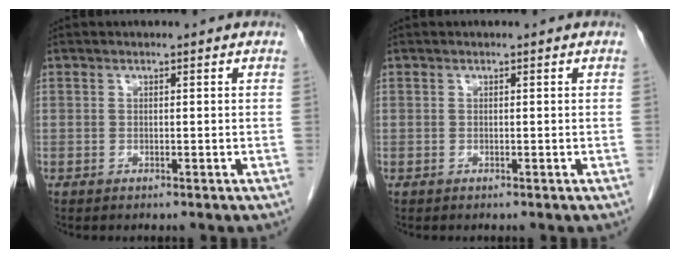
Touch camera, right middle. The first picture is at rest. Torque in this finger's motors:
{"motor_torque": [0.00, 0.00, 0.00, -0.01]}